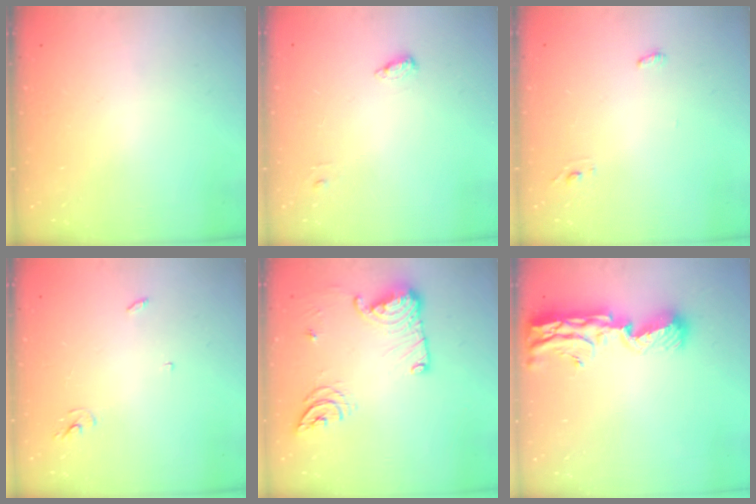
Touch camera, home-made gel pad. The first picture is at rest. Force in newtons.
{"total": 4.9, "press": 4.8, "slide": 1.0}
{"total": 7.6, "press": 3.8, "slide": 6.6}
{"total": 2.5, "press": 2.5, "slide": 0.1}
{"total": 14.3, "press": 14.2, "slide": 1.4}
{"total": 11.5, "press": 11.4, "slide": 1.6}